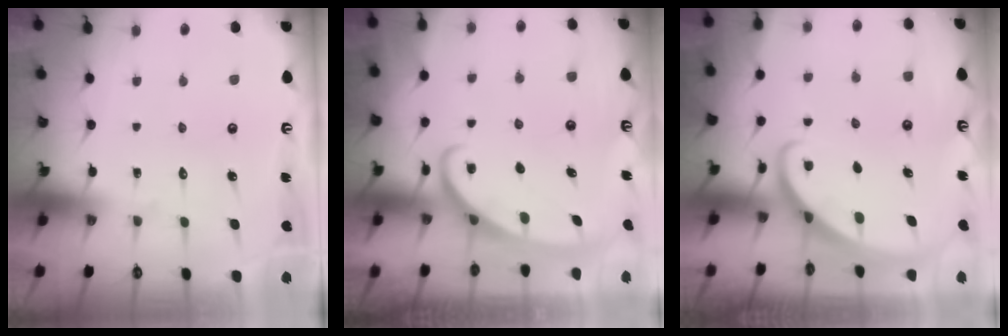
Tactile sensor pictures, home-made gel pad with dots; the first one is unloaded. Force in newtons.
{"total": 2.6, "press": 2.6, "slide": 0.5}
{"total": 2.7, "press": 2.7, "slide": 0.2}